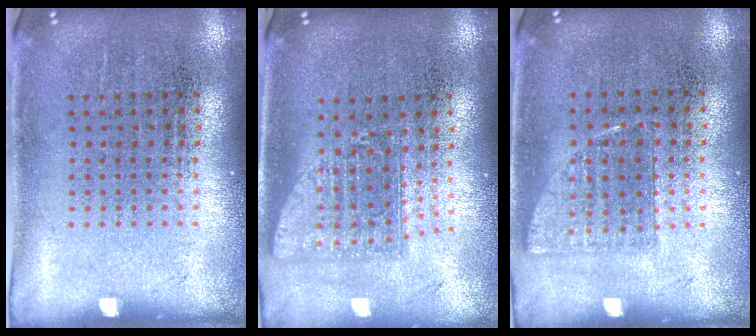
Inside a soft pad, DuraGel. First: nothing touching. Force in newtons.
{"total": 1.6, "press": 1.1, "slide": 1.0}
{"total": 0.7, "press": 0.7, "slide": 0.3}